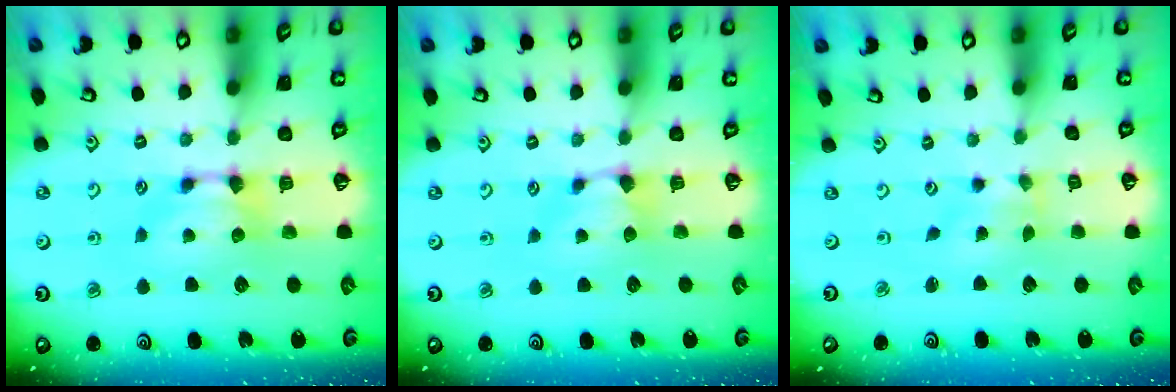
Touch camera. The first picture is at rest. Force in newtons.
{"total": 0.9, "press": 0.4, "slide": 0.8}
{"total": 2.6, "press": 2.4, "slide": 1.0}